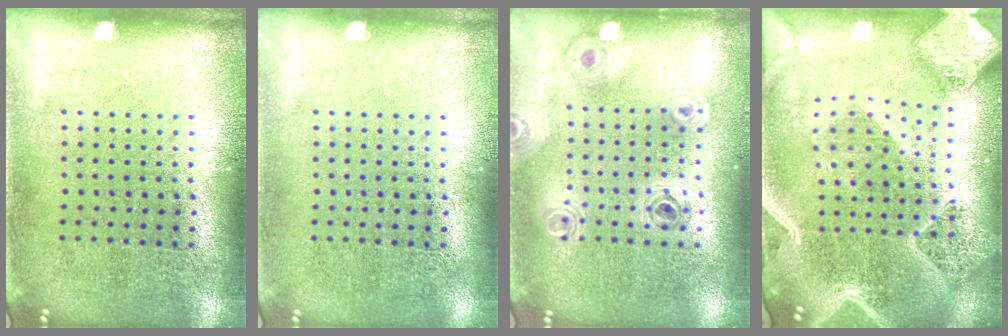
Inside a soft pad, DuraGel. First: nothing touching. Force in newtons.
{"total": 0.0}
{"total": 0.9, "press": 0.9, "slide": 0.0}
{"total": 3.2, "press": 2.7, "slide": 1.6}